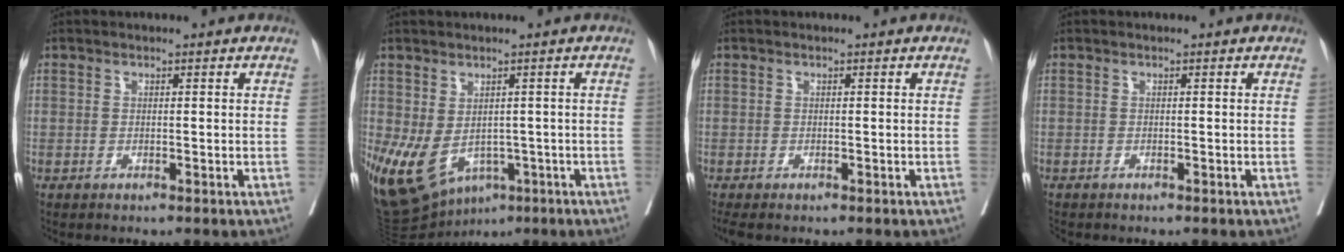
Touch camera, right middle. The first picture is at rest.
{"total": 13.9, "force": [-5.9, 8.9, 8.9], "torque": [-0.181, -0.012, -0.078]}
{"total": 2.2, "force": [-1.8, 0.6, 1.1], "torque": [-0.015, -0.008, -0.030]}
{"total": 0.8, "force": [-0.7, 0.2, 0.1], "torque": [-0.006, -0.002, -0.018]}